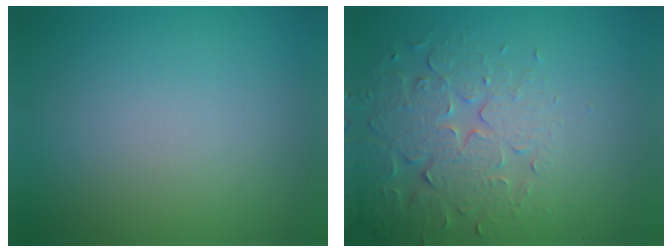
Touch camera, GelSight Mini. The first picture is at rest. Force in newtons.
{"total": 4.8, "press": 4.3, "slide": 2.1}